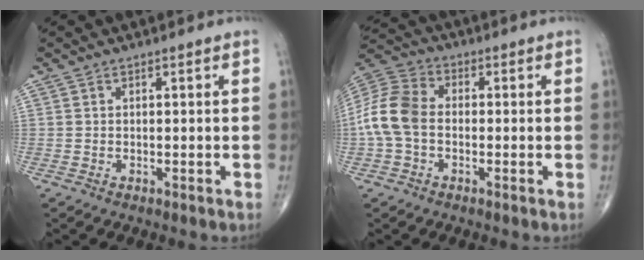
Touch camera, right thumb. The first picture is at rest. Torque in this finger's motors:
{"motor_torque": [1.26, 1.60, 0.71, -0.63, 0.12]}